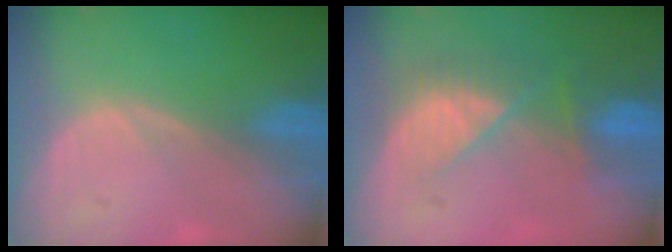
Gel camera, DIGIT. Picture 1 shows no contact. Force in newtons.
{"total": 7.4, "press": 6.6, "slide": 3.3}